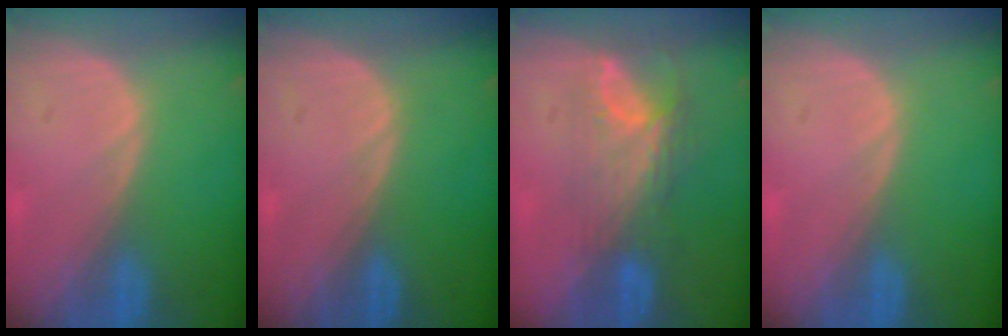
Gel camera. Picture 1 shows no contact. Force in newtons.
{"total": 0.0}
{"total": 8.0, "press": 6.6, "slide": 4.5}
{"total": 0.0}